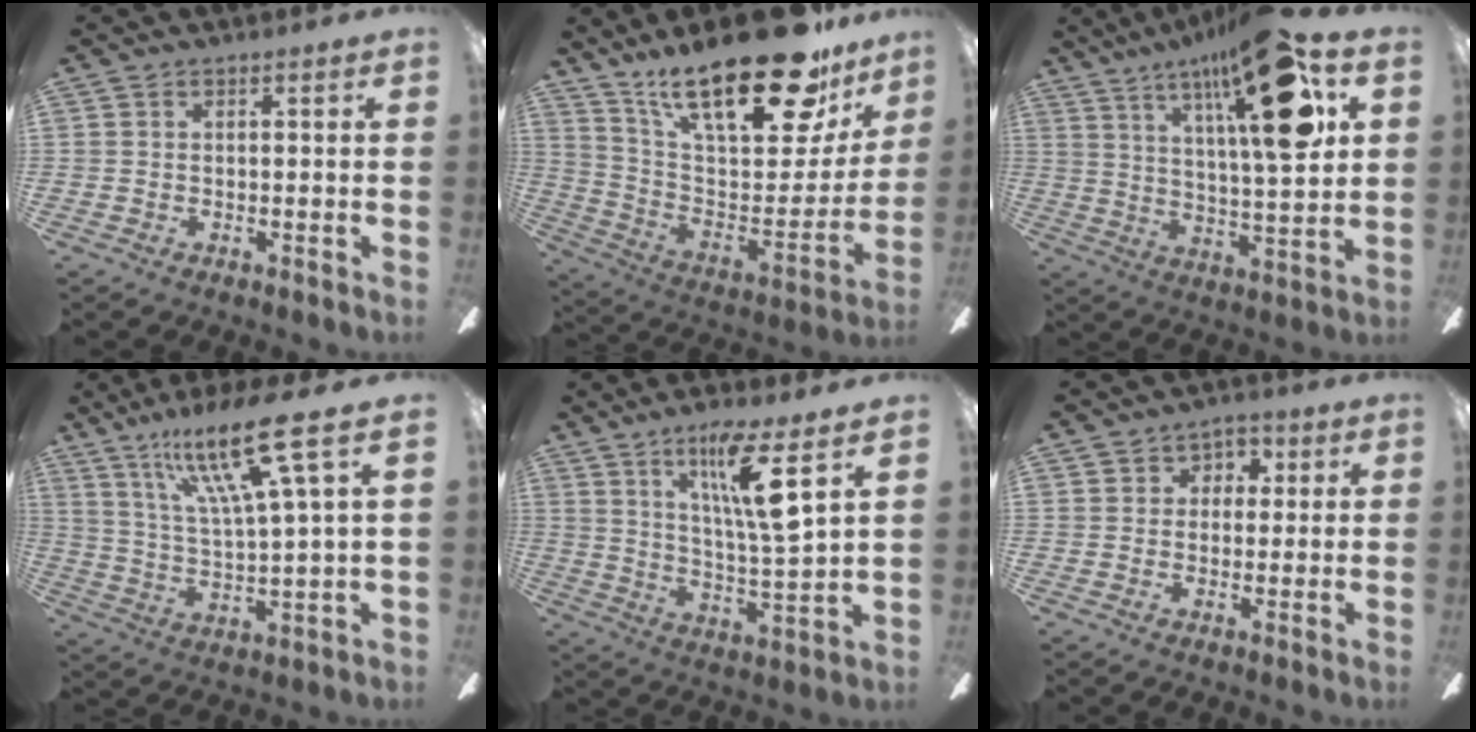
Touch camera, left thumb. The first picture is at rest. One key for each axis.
{"total": 28.0, "fx": 18.9, "fy": 8.9, "fz": 18.6, "tx": -0.292, "ty": -0.122, "tz": 0.313}
{"total": 21.5, "fx": 11.0, "fy": 5.1, "fz": 17.8, "tx": -0.286, "ty": -0.041, "tz": 0.160}
{"total": 18.7, "fx": 10.8, "fy": 3.2, "fz": 14.9, "tx": -0.280, "ty": -0.045, "tz": 0.164}
{"total": 14.0, "fx": 7.6, "fy": 1.6, "fz": 11.7, "tx": -0.206, "ty": -0.029, "tz": 0.117}
{"total": 3.5, "fx": -0.2, "fy": 3.3, "fz": 1.3, "tx": -0.013, "ty": 0.014, "tz": -0.007}